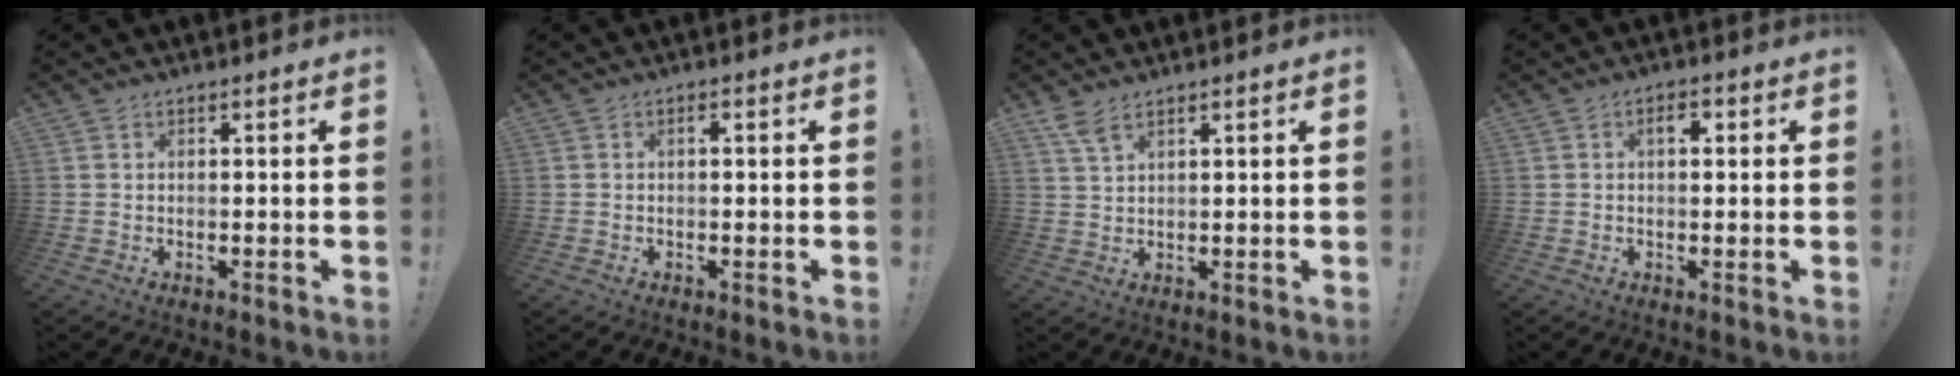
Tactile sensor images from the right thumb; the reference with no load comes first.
{"total": 0.9, "force": [0.1, 0.1, 0.9], "torque": [-0.010, 0.001, -0.002]}
{"total": 4.7, "force": [3.4, 1.3, 2.9], "torque": [-0.056, -0.016, 0.063]}
{"total": 3.0, "force": [0.9, 1.4, 2.5], "torque": [-0.029, 0.001, 0.008]}